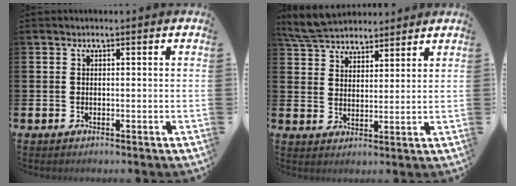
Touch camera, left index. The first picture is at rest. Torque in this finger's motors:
{"motor_torque": [1.07, -1.06, 0.88, 0.09]}